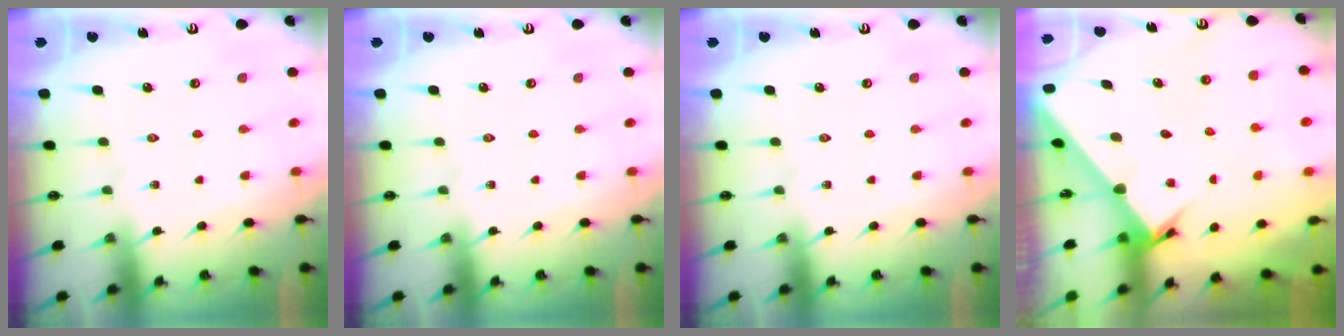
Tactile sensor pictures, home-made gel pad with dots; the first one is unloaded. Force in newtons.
{"total": 0.0}
{"total": 0.0}
{"total": 2.5, "press": 2.5, "slide": 0.3}